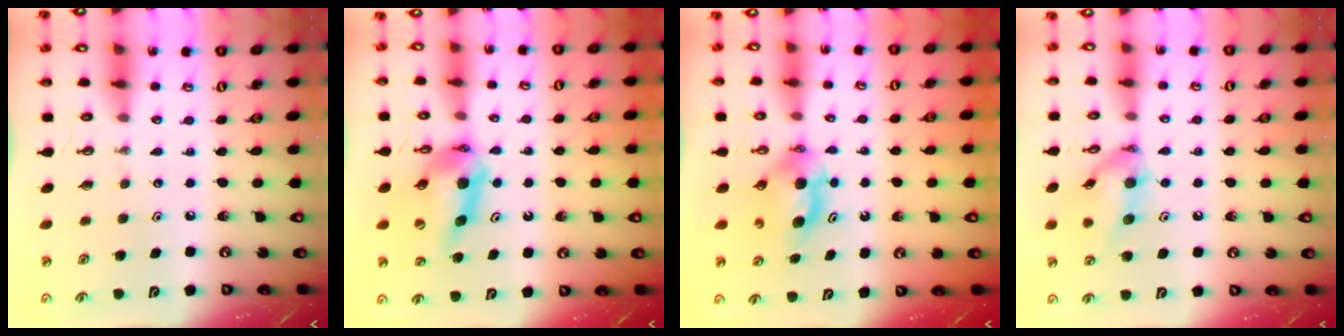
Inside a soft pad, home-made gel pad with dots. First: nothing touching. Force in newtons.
{"total": 11.8, "press": 11.7, "slide": 1.2}
{"total": 6.4, "press": 6.1, "slide": 2.1}
{"total": 13.9, "press": 13.9, "slide": 0.8}